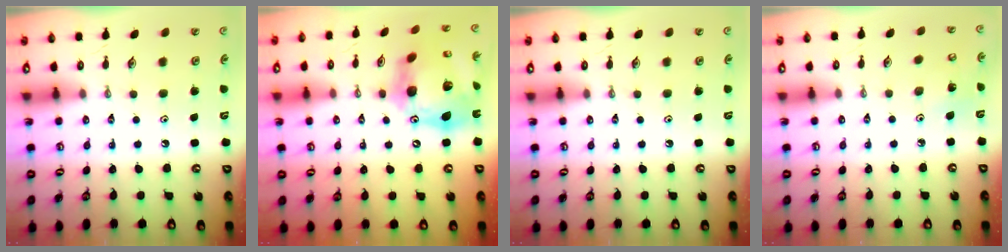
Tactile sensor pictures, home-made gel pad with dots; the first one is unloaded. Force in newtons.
{"total": 22.0, "press": 21.8, "slide": 2.5}
{"total": 0.0}
{"total": 4.8, "press": 4.6, "slide": 1.3}